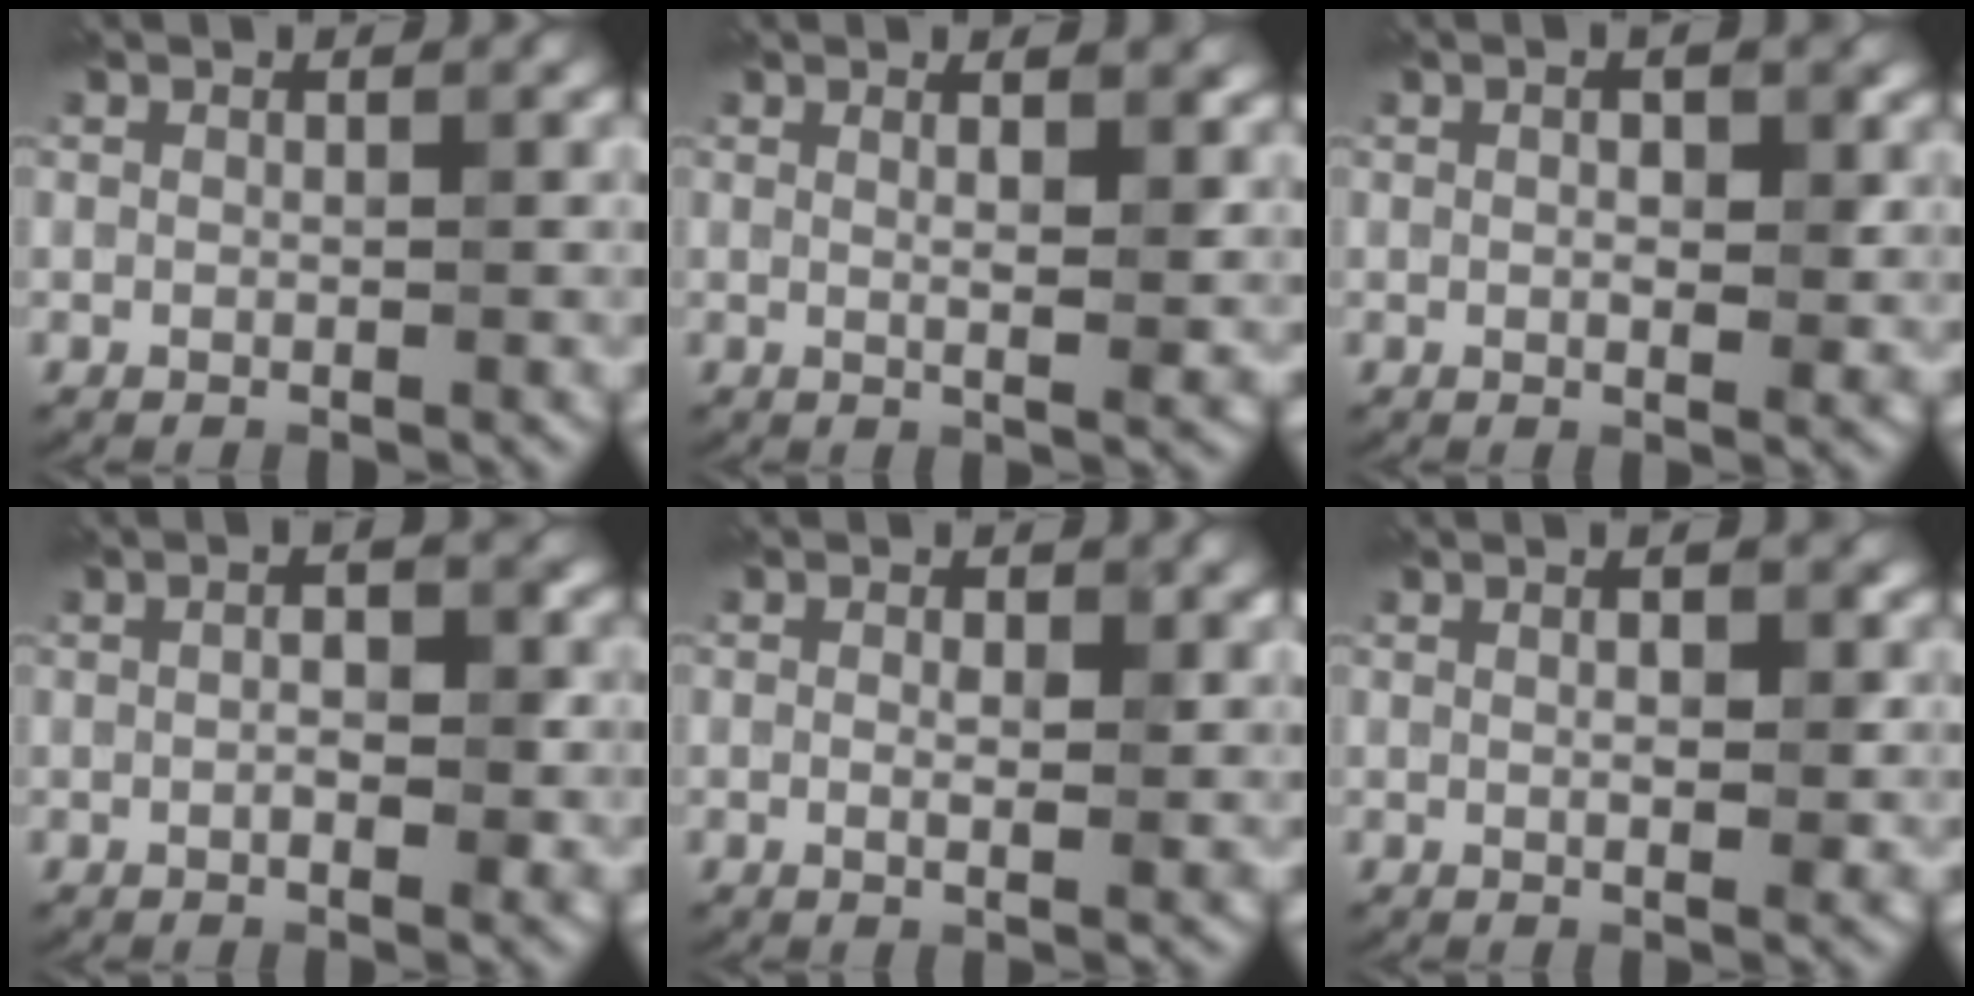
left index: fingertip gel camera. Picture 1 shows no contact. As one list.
[{"total": 5.0, "force": [2.1, 1.9, 4.2], "torque": [-0.036, 0.013, 0.007]}, {"total": 2.9, "force": [0.6, 1.1, 2.7], "torque": [-0.036, -0.003, 0.008]}, {"total": 3.2, "force": [0.2, 1.5, 2.9], "torque": [-0.015, -0.005, -0.008]}, {"total": 2.1, "force": [0.3, 0.9, 1.8], "torque": [-0.028, -0.003, 0.004]}, {"total": 2.8, "force": [0.8, 0.8, 2.6], "torque": [-0.025, -0.002, 0.006]}]